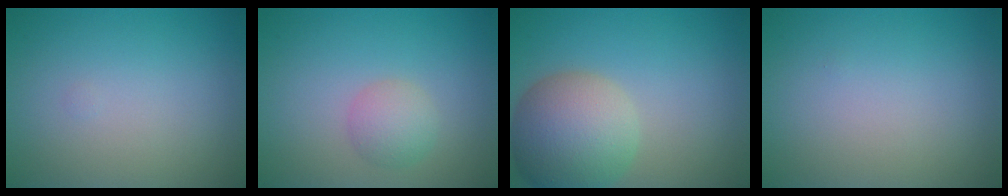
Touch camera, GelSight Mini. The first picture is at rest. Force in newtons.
{"total": 2.3, "press": 2.3, "slide": 0.1}
{"total": 8.0, "press": 7.9, "slide": 0.5}
{"total": 0.0}